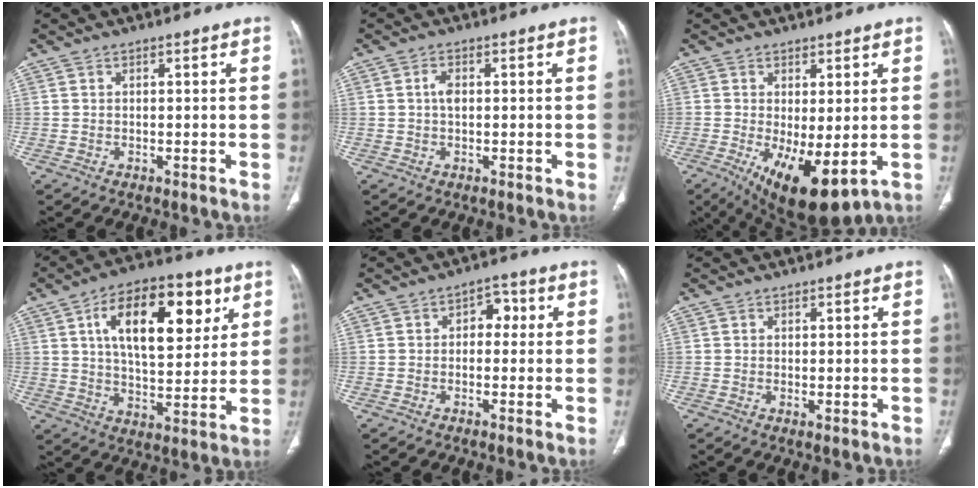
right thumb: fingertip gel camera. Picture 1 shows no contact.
{"total": 2.3, "force": [0.3, 1.3, 1.9], "torque": [-0.037, 0.005, 0.002]}
{"total": 11.8, "force": [-2.8, 4.5, 10.5], "torque": [-0.169, -0.023, -0.024]}
{"total": 19.5, "force": [7.0, 9.9, 15.2], "torque": [-0.197, -0.013, 0.111]}
{"total": 4.0, "force": [0.3, 2.8, 2.8], "torque": [-0.012, 0.012, -0.007]}
{"total": 0.9, "force": [-0.2, 0.3, 0.8], "torque": [-0.020, -0.006, -0.002]}